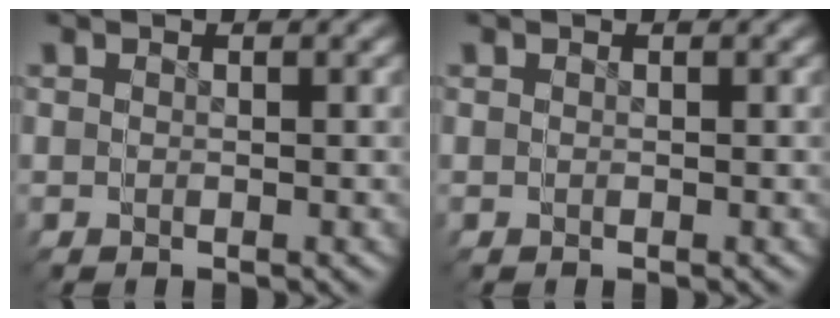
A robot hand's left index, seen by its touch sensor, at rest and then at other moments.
{"total": 0.0}